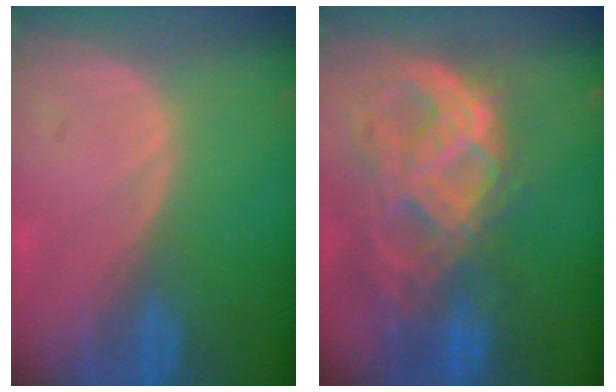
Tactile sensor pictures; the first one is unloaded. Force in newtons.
{"total": 11.4, "press": 9.7, "slide": 6.1}